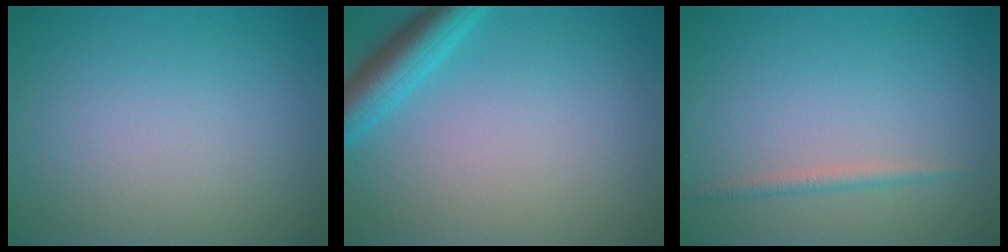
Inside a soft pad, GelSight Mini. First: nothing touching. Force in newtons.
{"total": 4.0, "press": 4.0, "slide": 0.2}
{"total": 1.1, "press": 1.1, "slide": 0.1}